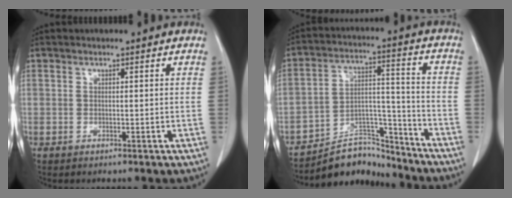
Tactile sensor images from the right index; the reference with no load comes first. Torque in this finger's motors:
{"motor_torque": [-0.85, -0.79, -0.68, -0.20]}